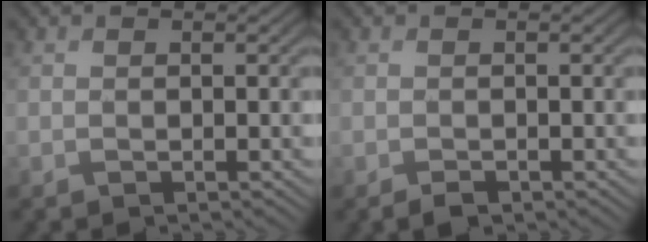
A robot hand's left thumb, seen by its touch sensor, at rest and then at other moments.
{"total": 1.0, "force": [-0.7, 0.4, 0.5], "torque": [-0.010, -0.003, -0.013]}